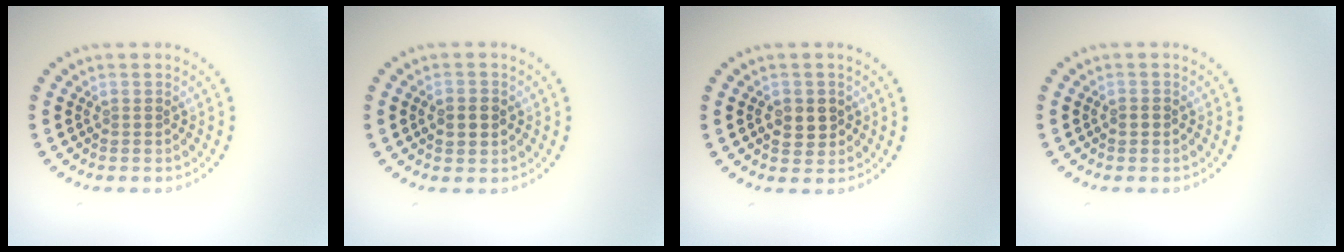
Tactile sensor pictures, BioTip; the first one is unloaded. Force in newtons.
{"total": 2.2, "press": 2.1, "slide": 0.3}
{"total": 2.4, "press": 2.4, "slide": 0.3}
{"total": 1.1, "press": 1.1, "slide": 0.1}